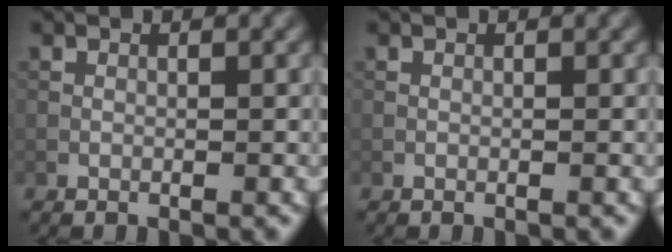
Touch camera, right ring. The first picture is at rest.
{"total": 0.0}